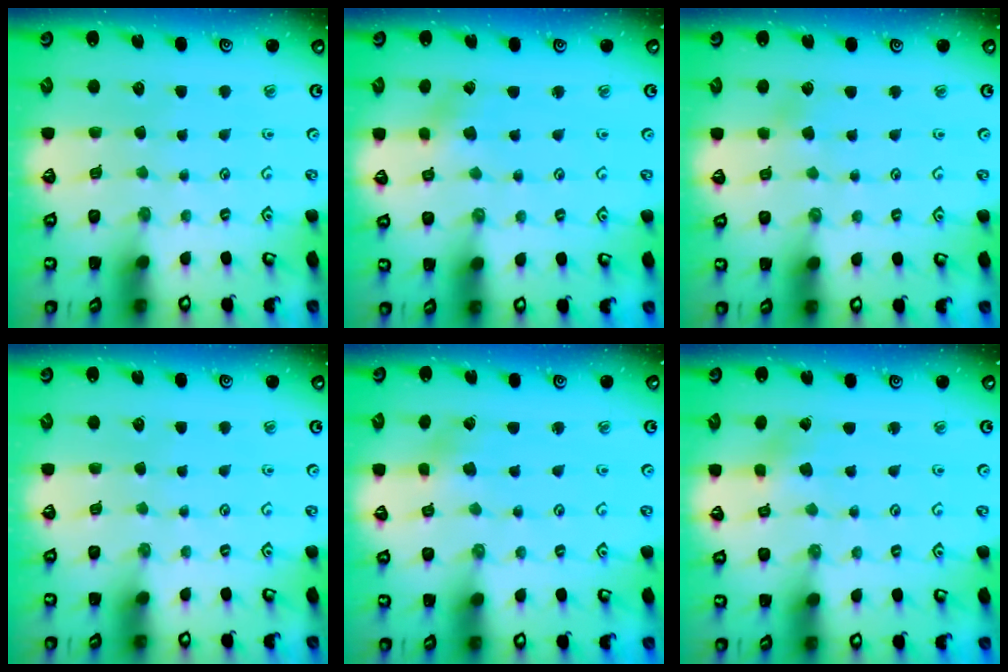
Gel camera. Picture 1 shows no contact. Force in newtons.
{"total": 2.1, "press": 2.1, "slide": 0.3}
{"total": 1.4, "press": 1.4, "slide": 0.1}
{"total": 0.0}
{"total": 1.8, "press": 1.8, "slide": 0.2}
{"total": 0.7, "press": 0.7, "slide": 0.1}